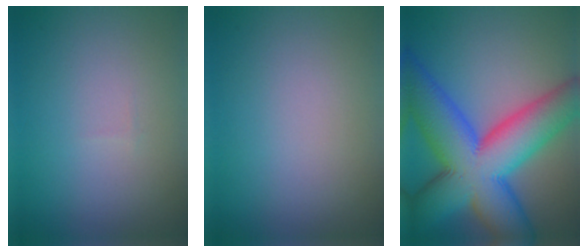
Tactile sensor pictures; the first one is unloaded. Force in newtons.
{"total": 0.0}
{"total": 15.4, "press": 15.4, "slide": 0.6}